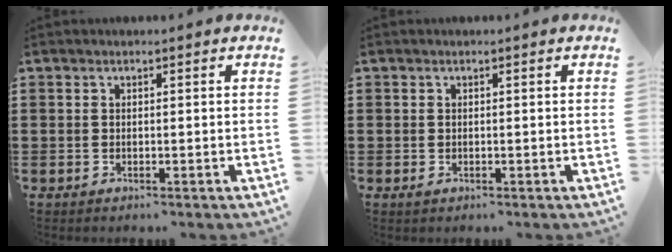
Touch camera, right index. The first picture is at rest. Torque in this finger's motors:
{"motor_torque": [0.49, 0.49, -0.46, -0.18]}